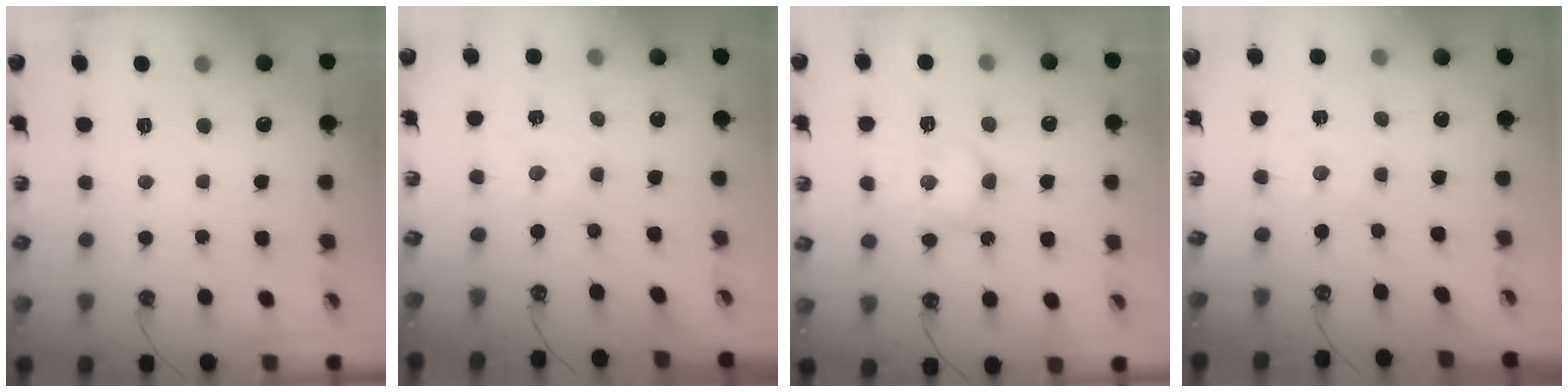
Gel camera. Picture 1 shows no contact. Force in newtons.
{"total": 0.0}
{"total": 9.5, "press": 9.5, "slide": 0.5}
{"total": 0.0}